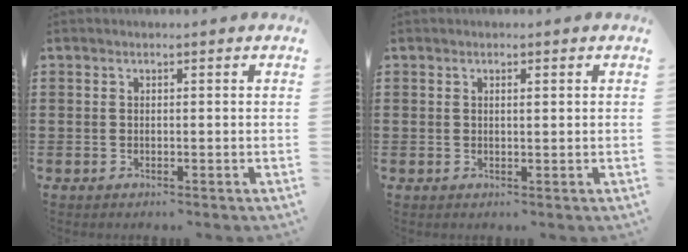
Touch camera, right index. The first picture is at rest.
{"total": 0.9, "force": [0.3, 0.1, 0.8], "torque": [-0.016, 0.001, 0.005]}